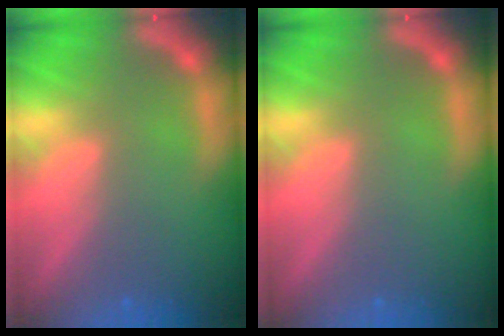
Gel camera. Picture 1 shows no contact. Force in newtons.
{"total": 0.0}